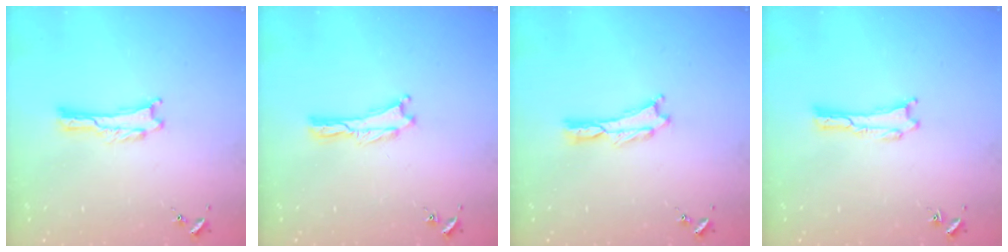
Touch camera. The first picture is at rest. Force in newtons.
{"total": 0.0}
{"total": 0.0}
{"total": 0.0}